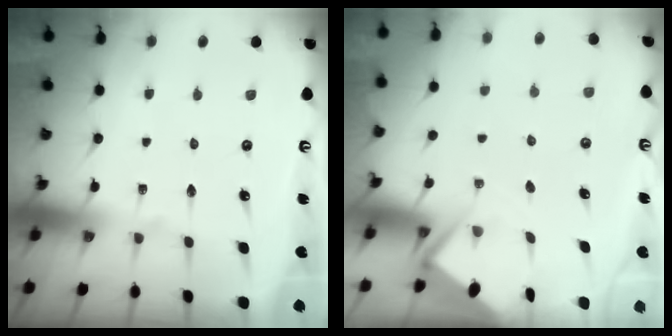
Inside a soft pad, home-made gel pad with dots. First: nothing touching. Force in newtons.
{"total": 2.7, "press": 2.7, "slide": 0.3}